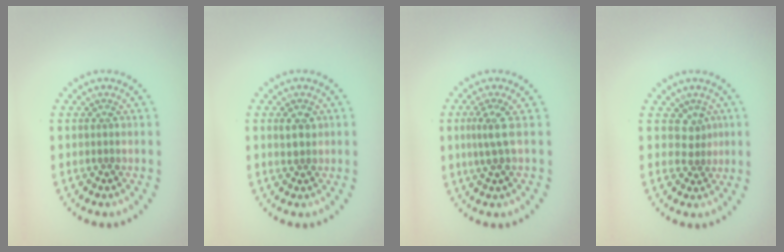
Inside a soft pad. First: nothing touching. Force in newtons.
{"total": 1.5, "press": 1.4, "slide": 0.5}
{"total": 2.2, "press": 1.5, "slide": 1.6}
{"total": 1.7, "press": 1.1, "slide": 1.3}